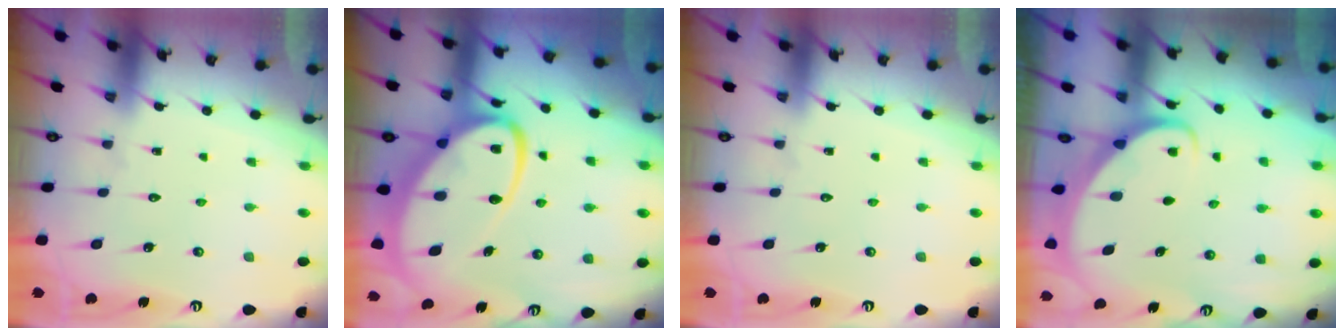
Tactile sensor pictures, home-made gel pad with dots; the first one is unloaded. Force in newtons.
{"total": 16.8, "press": 16.7, "slide": 1.8}
{"total": 0.0}
{"total": 2.4, "press": 2.4, "slide": 0.2}